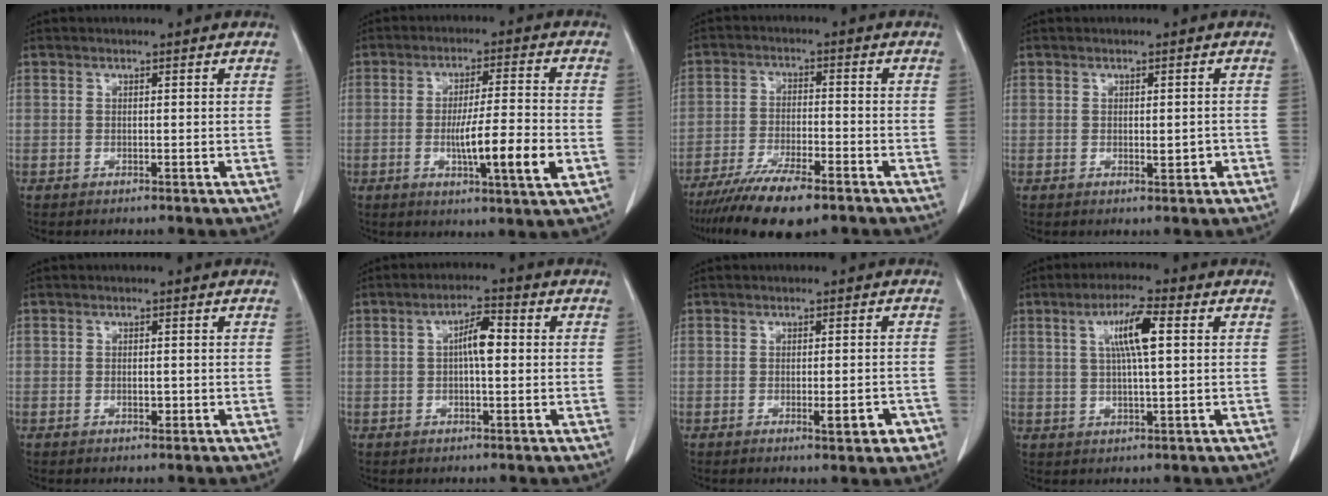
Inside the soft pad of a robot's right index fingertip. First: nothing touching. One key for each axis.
{"total": 10.7, "fx": -2.6, "fy": 0.3, "fz": 10.4, "tx": -0.170, "ty": -0.012, "tz": -0.045}
{"total": 11.5, "fx": -8.5, "fy": 2.1, "fz": 7.5, "tx": -0.127, "ty": -0.025, "tz": -0.141}
{"total": 1.9, "fx": -0.6, "fy": 0.8, "fz": 1.6, "tx": -0.022, "ty": -0.001, "tz": -0.004}
{"total": 1.2, "fx": -0.4, "fy": 0.6, "fz": 0.9, "tx": -0.015, "ty": 0.000, "tz": -0.004}
{"total": 4.6, "fx": 0.4, "fy": 1.2, "fz": 4.4, "tx": -0.077, "ty": 0.013, "tz": 0.003}
{"total": 4.2, "fx": -1.9, "fy": 1.0, "fz": 3.6, "tx": -0.045, "ty": -0.002, "tz": -0.020}
{"total": 7.0, "fx": 1.9, "fy": 0.6, "fz": 6.7, "tx": -0.122, "ty": 0.008, "tz": 0.033}